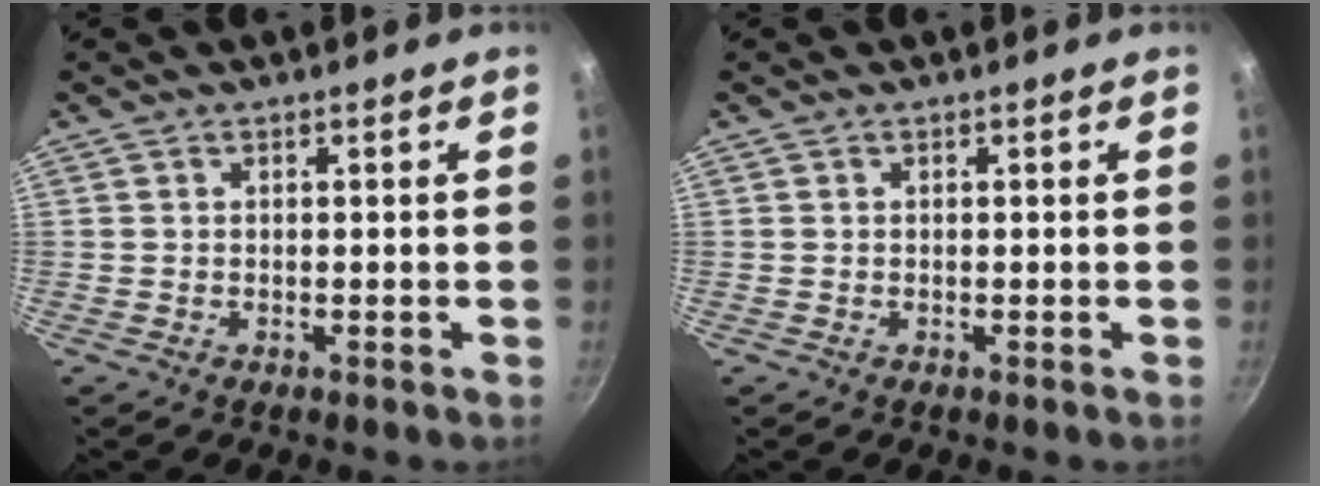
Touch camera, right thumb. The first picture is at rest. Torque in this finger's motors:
{"motor_torque": [-0.24, 0.04, 0.01, -0.01, 0.00]}